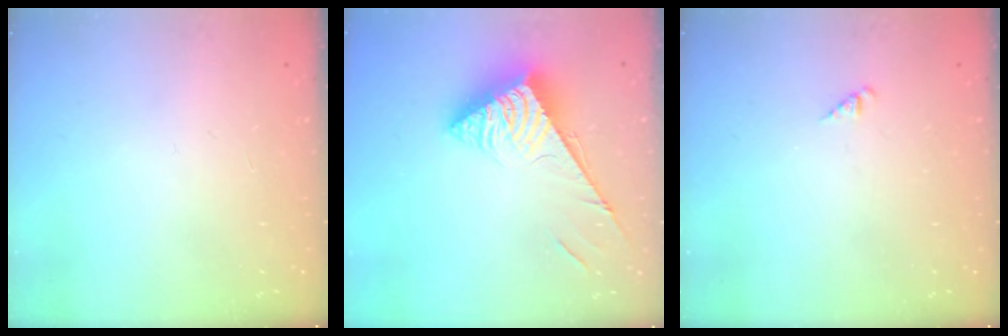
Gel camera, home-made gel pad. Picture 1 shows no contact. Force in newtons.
{"total": 6.3, "press": 6.3, "slide": 0.4}
{"total": 0.9, "press": 0.9, "slide": 0.2}